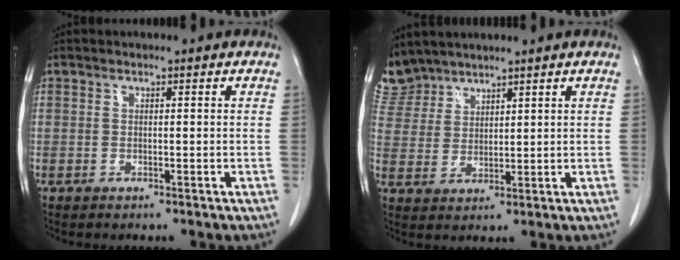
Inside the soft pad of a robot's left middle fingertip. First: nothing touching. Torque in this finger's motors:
{"motor_torque": [1.08, -1.06, 0.07, -0.10]}